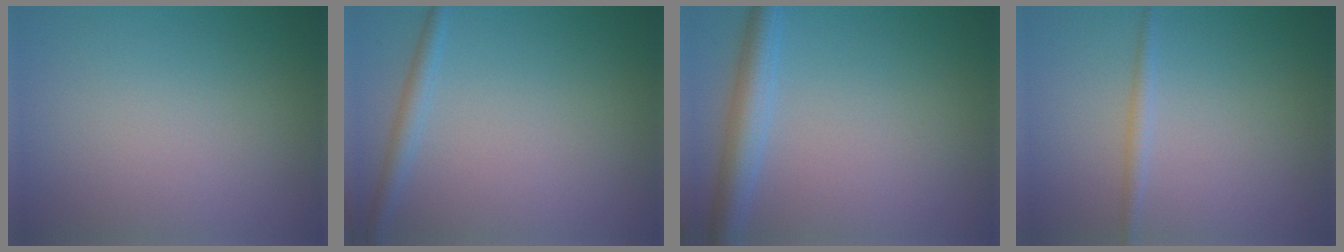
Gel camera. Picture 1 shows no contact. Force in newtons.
{"total": 1.6, "press": 1.6, "slide": 0.0}
{"total": 3.8, "press": 3.8, "slide": 0.1}
{"total": 1.2, "press": 1.2, "slide": 0.1}